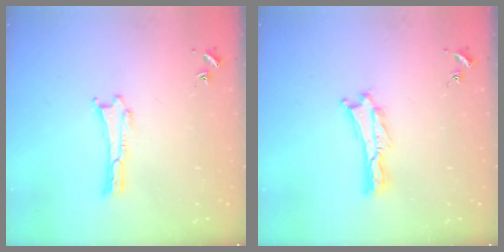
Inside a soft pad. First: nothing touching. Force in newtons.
{"total": 0.6, "press": 0.5, "slide": 0.2}